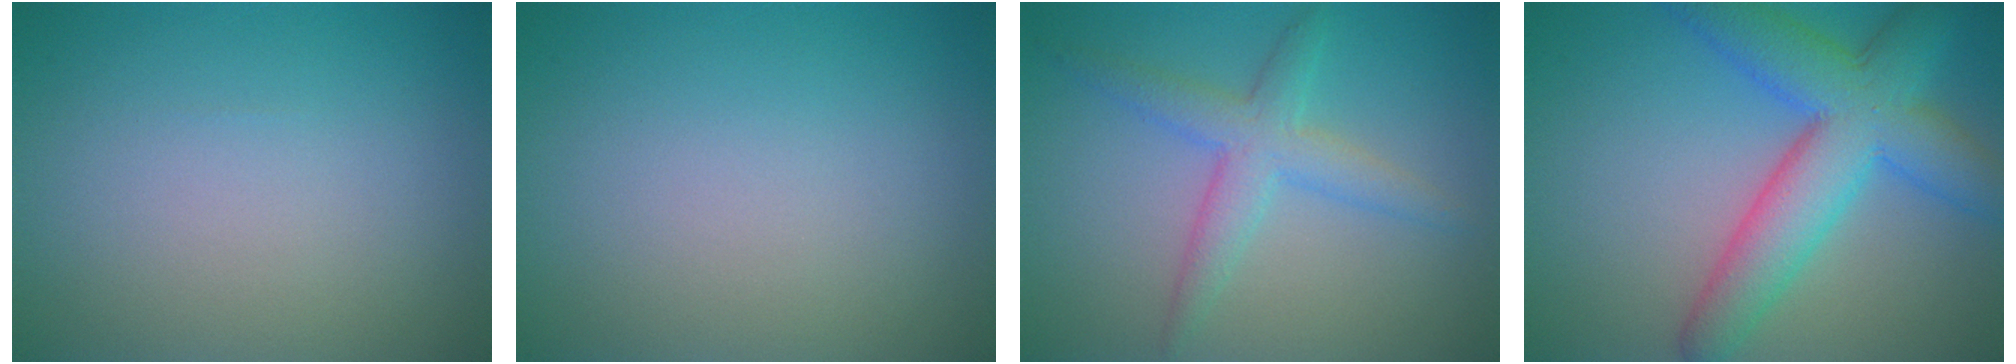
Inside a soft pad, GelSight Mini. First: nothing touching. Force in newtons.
{"total": 0.0}
{"total": 3.5, "press": 3.5, "slide": 0.1}
{"total": 8.0, "press": 8.0, "slide": 0.2}